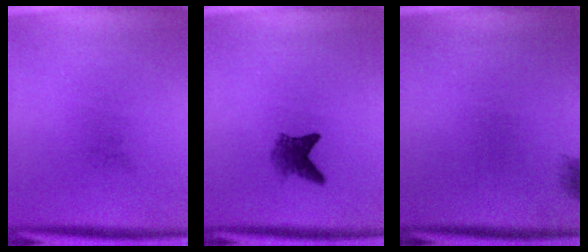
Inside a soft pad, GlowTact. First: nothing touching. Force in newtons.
{"total": 2.7}
{"total": 1.1}